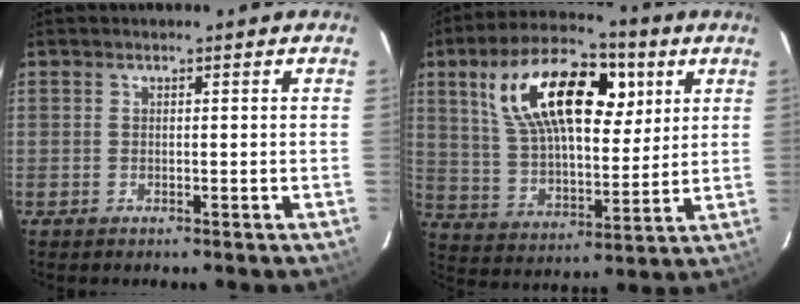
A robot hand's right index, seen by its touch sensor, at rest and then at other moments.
{"total": 21.3, "force": [8.3, 10.8, 16.4], "torque": [-0.309, 0.037, 0.147]}